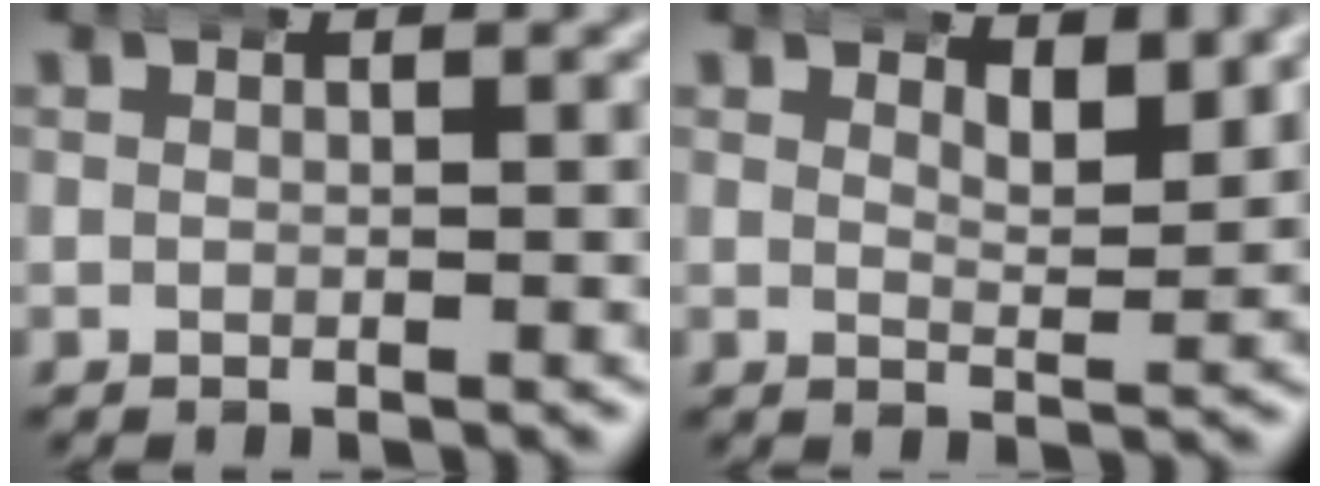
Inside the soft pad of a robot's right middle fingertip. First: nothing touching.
{"total": 2.5, "force": [2.1, 0.5, 1.3], "torque": [-0.016, -0.013, 0.036]}